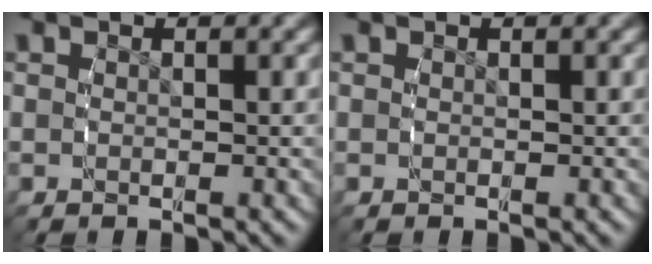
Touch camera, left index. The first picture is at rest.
{"total": 0.0}